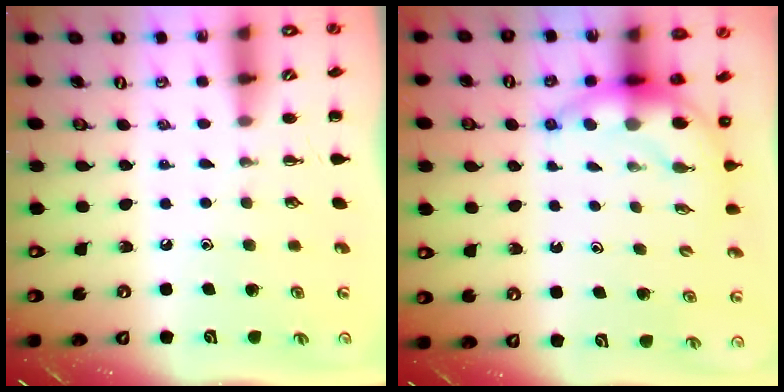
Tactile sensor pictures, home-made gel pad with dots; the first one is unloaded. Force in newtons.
{"total": 6.7, "press": 6.4, "slide": 1.8}